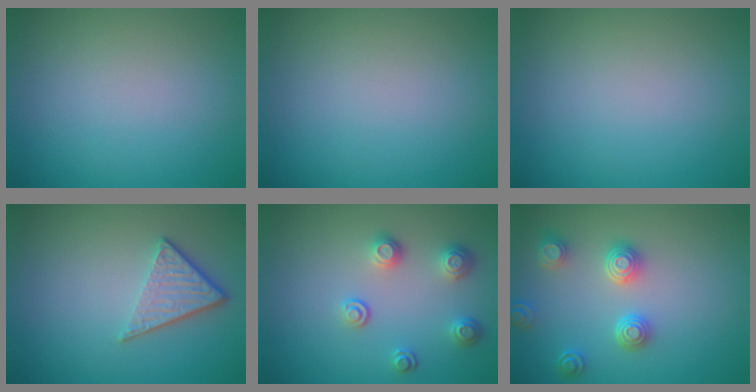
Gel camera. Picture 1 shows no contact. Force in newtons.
{"total": 0.0}
{"total": 0.0}
{"total": 3.7, "press": 2.7, "slide": 2.5}
{"total": 2.5, "press": 2.3, "slide": 0.9}
{"total": 3.8, "press": 3.4, "slide": 1.6}